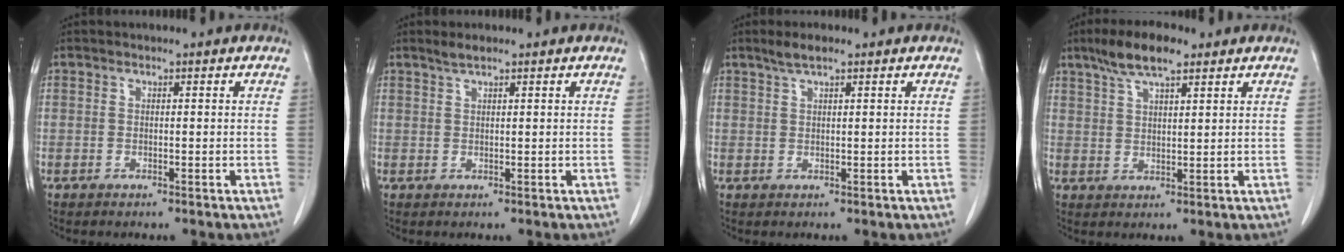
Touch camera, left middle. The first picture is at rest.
{"total": 1.5, "force": [1.2, 0.1, 0.8], "torque": [-0.020, 0.003, 0.026]}
{"total": 2.5, "force": [1.8, 0.3, 1.6], "torque": [-0.039, 0.007, 0.036]}
{"total": 7.1, "force": [4.9, 1.7, 4.9], "torque": [-0.101, 0.014, 0.090]}